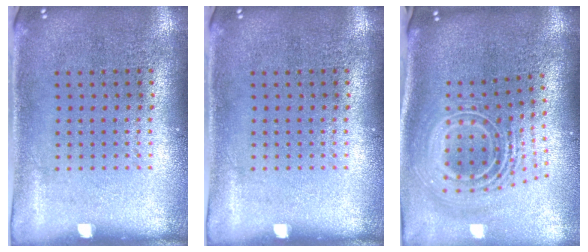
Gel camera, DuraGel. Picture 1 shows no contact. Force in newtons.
{"total": 0.0}
{"total": 2.8, "press": 1.9, "slide": 2.0}